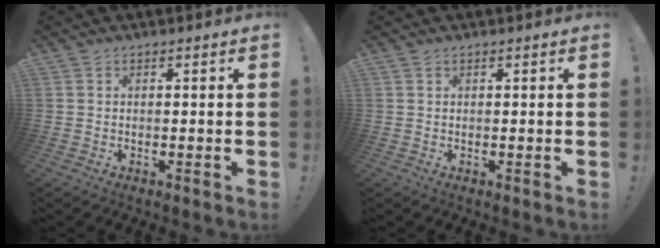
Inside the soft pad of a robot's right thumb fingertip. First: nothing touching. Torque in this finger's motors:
{"motor_torque": [-0.16, -0.12, 0.15, 0.10, 0.00]}